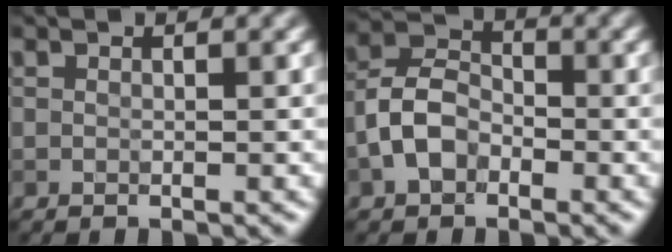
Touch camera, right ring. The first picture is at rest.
{"total": 4.3, "force": [-1.8, 3.0, 2.6], "torque": [-0.052, 0.010, -0.043]}